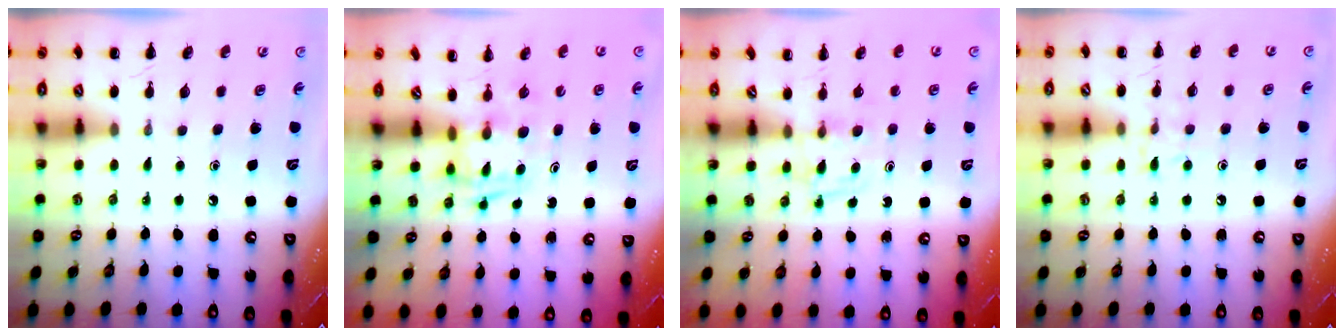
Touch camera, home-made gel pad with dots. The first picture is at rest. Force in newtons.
{"total": 2.9, "press": 2.9, "slide": 0.1}
{"total": 2.8, "press": 2.5, "slide": 1.4}
{"total": 6.3, "press": 6.2, "slide": 1.3}